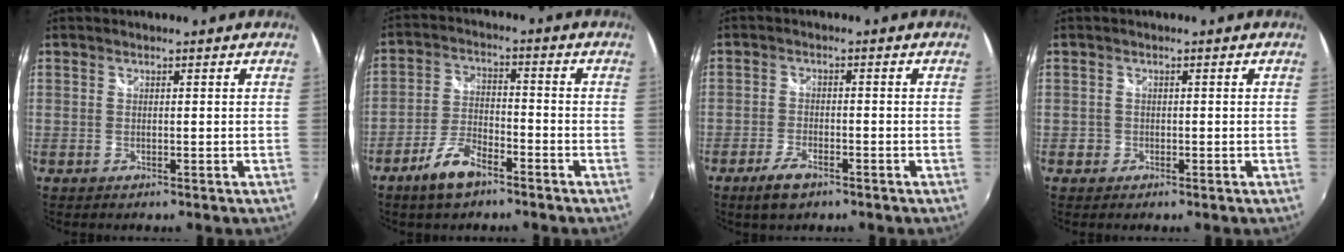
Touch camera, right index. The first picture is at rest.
{"total": 7.9, "force": [-5.4, 3.0, 4.8], "torque": [-0.106, 0.004, -0.100]}
{"total": 4.8, "force": [-3.3, 1.9, 3.0], "torque": [-0.074, -0.003, -0.059]}
{"total": 1.5, "force": [-0.6, 1.4, 0.1], "torque": [-0.003, 0.005, -0.007]}